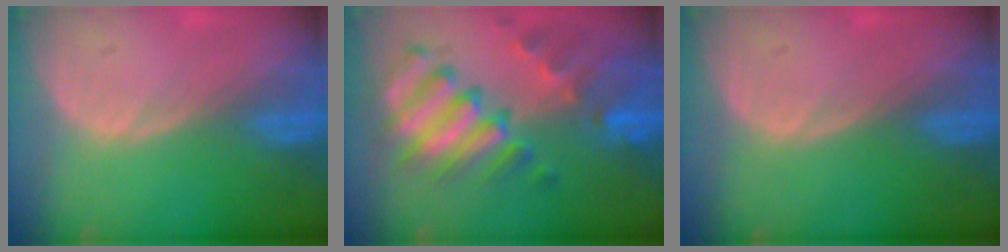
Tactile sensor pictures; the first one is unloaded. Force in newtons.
{"total": 11.1, "press": 9.5, "slide": 5.7}
{"total": 0.0}